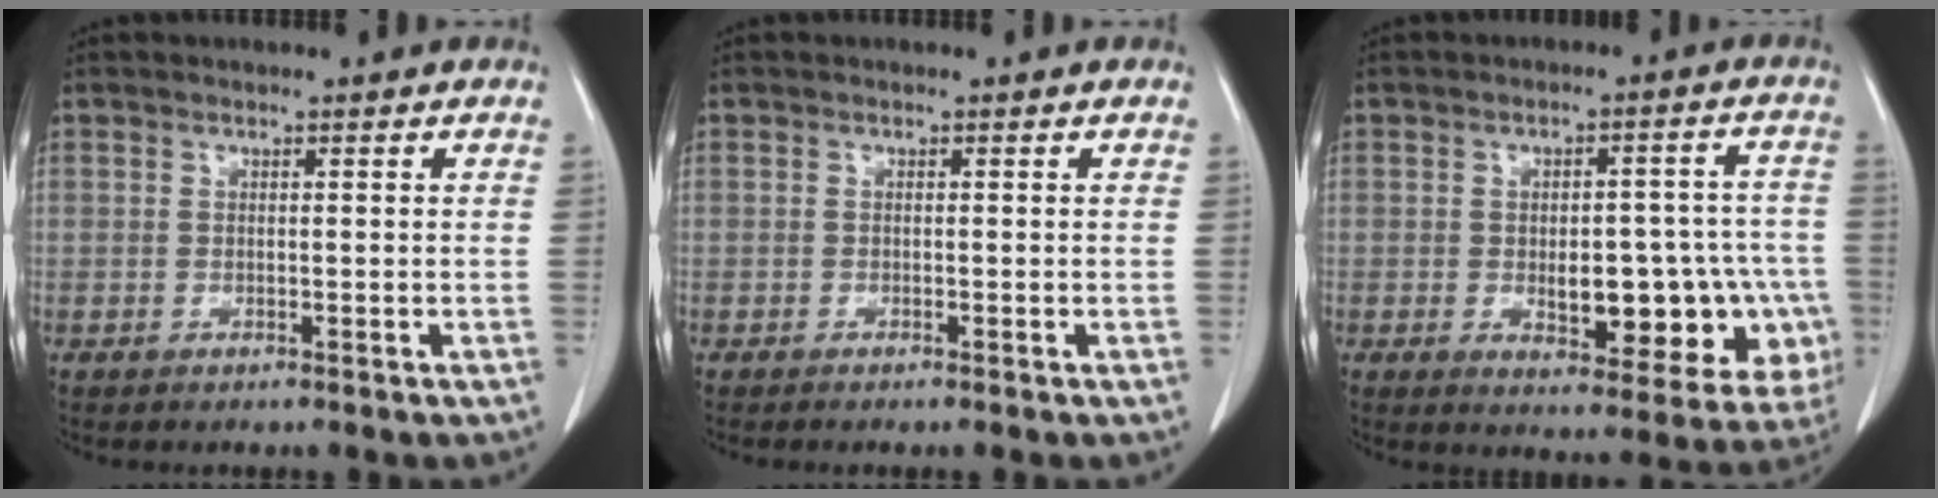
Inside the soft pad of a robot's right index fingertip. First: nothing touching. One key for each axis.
{"total": 0.6, "fx": -0.5, "fy": -0.3, "fz": 0.1, "tx": -0.003, "ty": 0.000, "tz": -0.010}
{"total": 14.9, "fx": -3.9, "fy": 6.8, "fz": 12.7, "tx": -0.114, "ty": 0.030, "tz": -0.033}